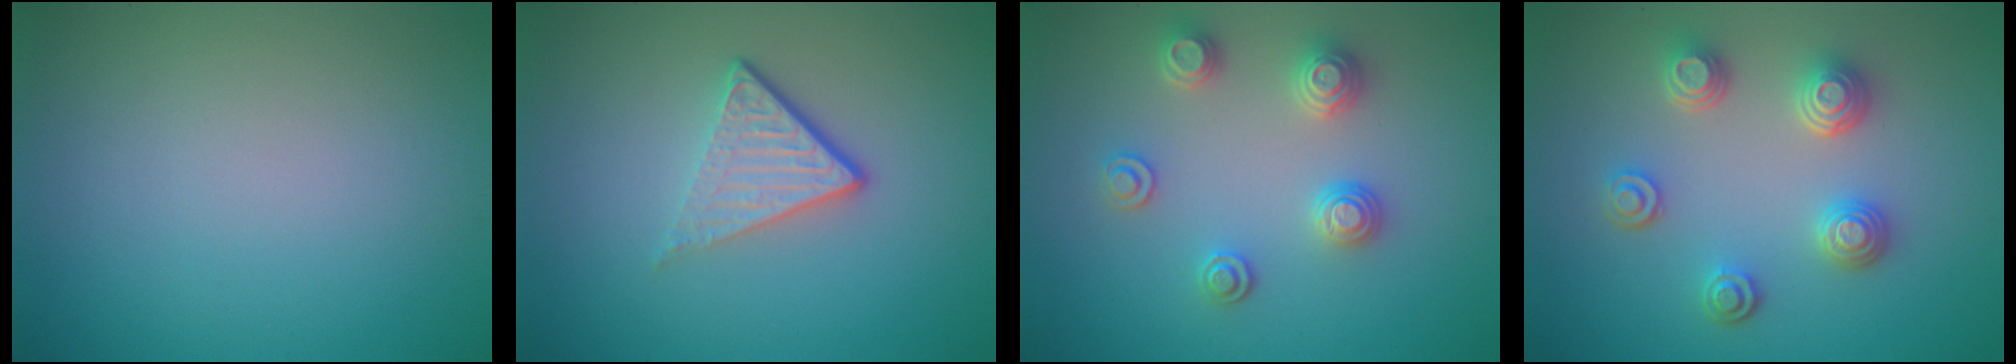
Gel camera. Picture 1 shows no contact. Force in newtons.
{"total": 3.9, "press": 2.5, "slide": 3.0}
{"total": 2.9, "press": 2.8, "slide": 0.6}
{"total": 3.8, "press": 3.3, "slide": 2.0}